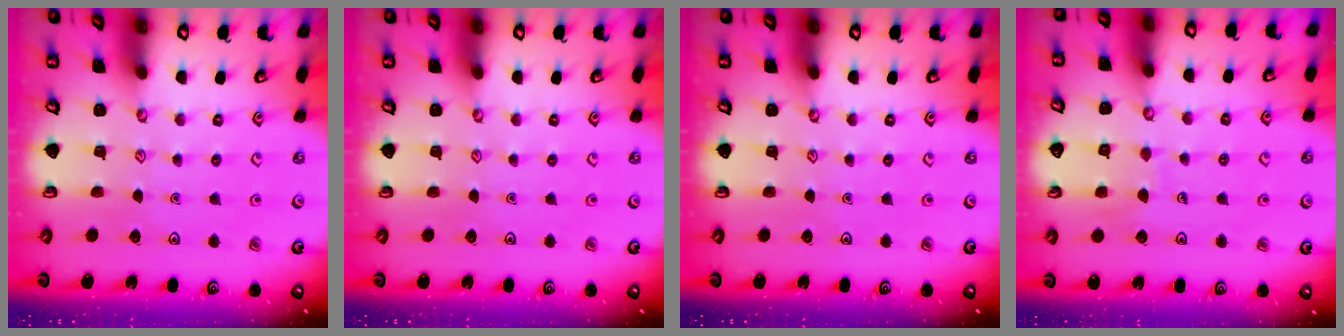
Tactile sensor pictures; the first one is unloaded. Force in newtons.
{"total": 0.0}
{"total": 0.0}
{"total": 6.4, "press": 6.4, "slide": 0.5}